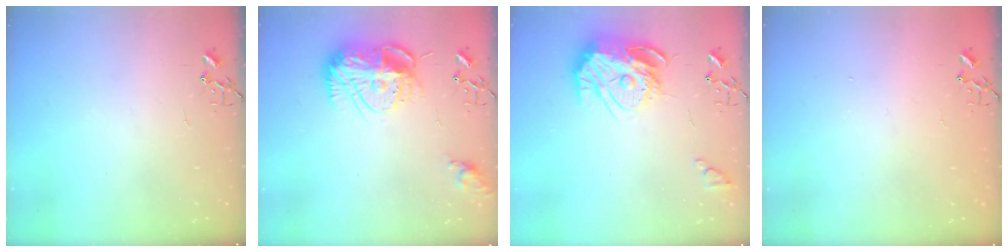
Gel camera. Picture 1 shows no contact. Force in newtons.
{"total": 15.7, "press": 15.7, "slide": 1.0}
{"total": 16.3, "press": 16.2, "slide": 1.6}
{"total": 1.1, "press": 1.1, "slide": 0.1}